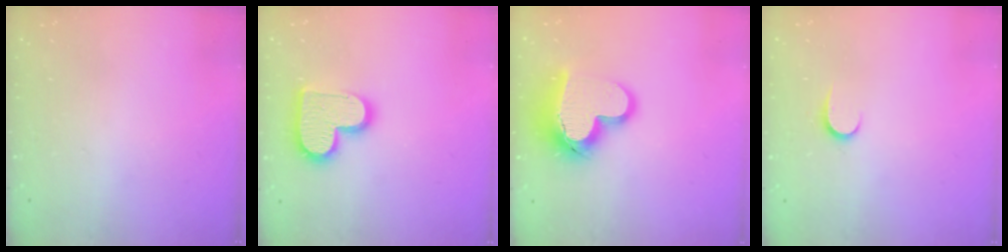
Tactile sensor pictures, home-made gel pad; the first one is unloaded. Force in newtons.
{"total": 14.2, "press": 14.2, "slide": 0.9}
{"total": 15.9, "press": 15.7, "slide": 2.2}
{"total": 5.1, "press": 5.1, "slide": 0.5}